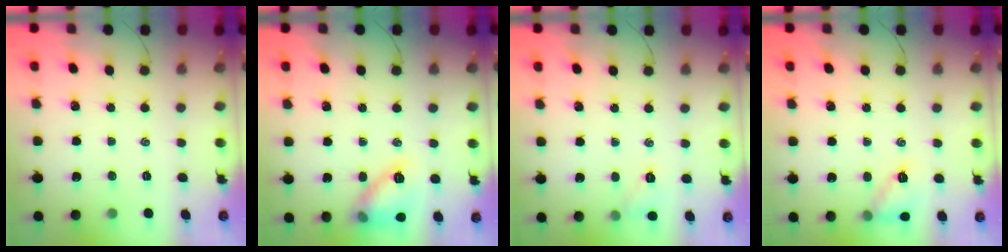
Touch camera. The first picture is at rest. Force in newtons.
{"total": 12.3, "press": 12.3, "slide": 0.5}
{"total": 6.1, "press": 5.9, "slide": 1.3}
{"total": 10.0, "press": 9.8, "slide": 1.7}